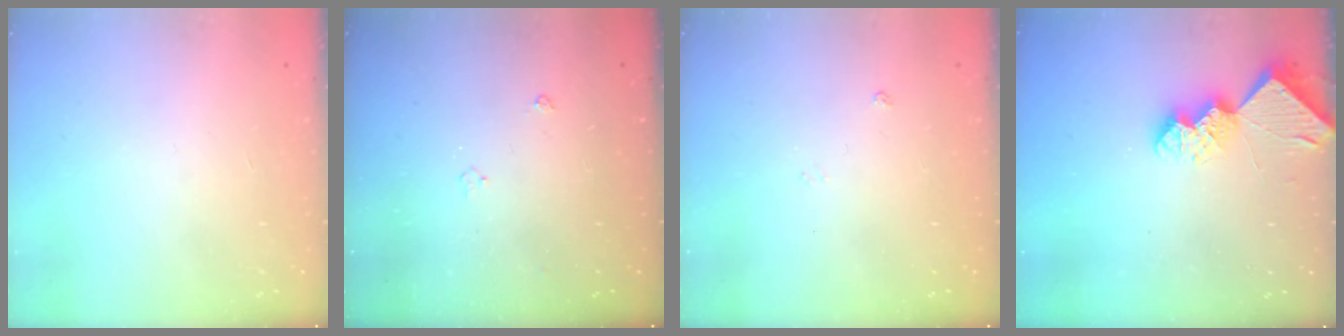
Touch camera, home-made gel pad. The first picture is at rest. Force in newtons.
{"total": 3.1, "press": 3.0, "slide": 0.6}
{"total": 3.4, "press": 3.3, "slide": 0.5}
{"total": 8.8, "press": 8.8, "slide": 1.0}